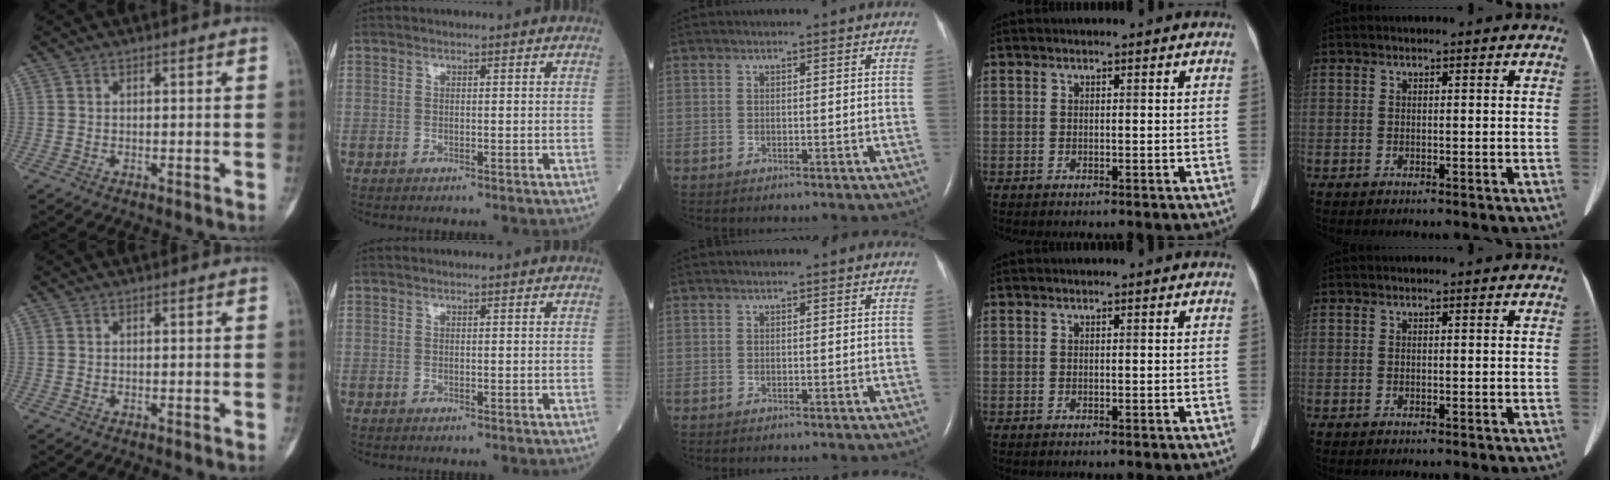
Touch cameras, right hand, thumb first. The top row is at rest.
{}